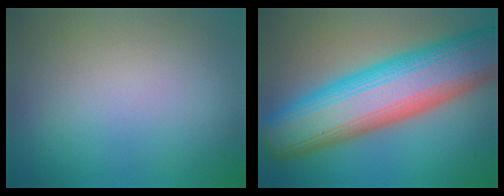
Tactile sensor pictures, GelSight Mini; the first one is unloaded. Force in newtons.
{"total": 13.8, "press": 13.8, "slide": 0.4}